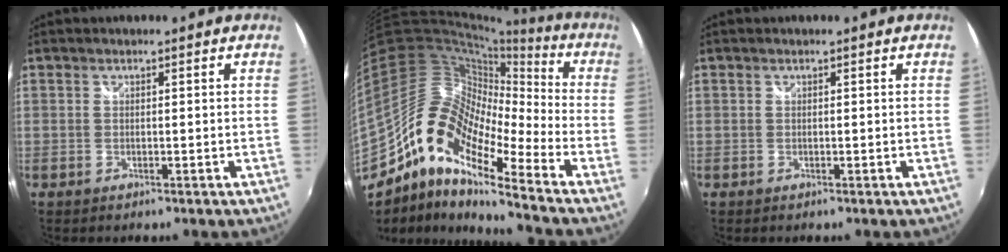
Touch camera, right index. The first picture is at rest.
{"total": 16.0, "force": [-9.2, 5.2, 12.0], "torque": [-0.193, 0.003, -0.198]}
{"total": 0.0}